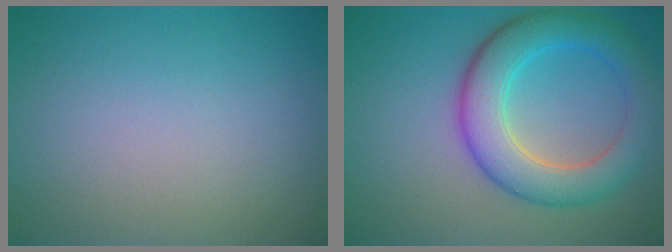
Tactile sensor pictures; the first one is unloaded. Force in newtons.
{"total": 7.0, "press": 6.9, "slide": 0.4}